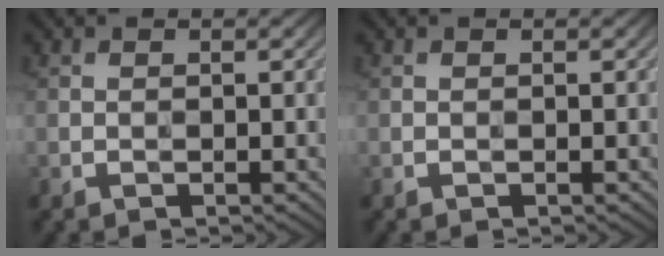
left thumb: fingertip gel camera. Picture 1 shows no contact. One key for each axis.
{"total": 0.0}